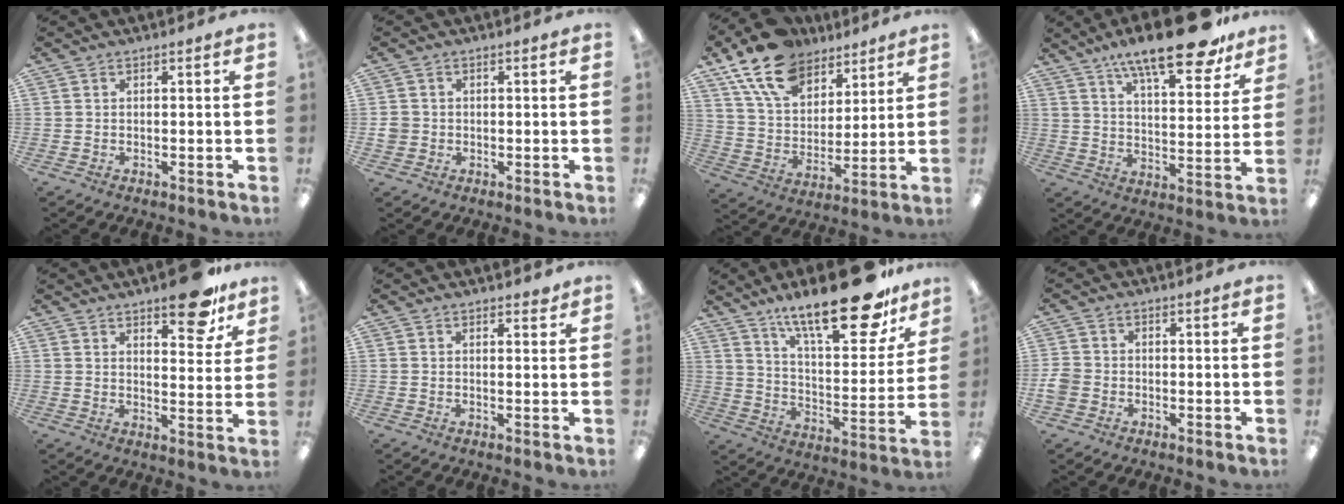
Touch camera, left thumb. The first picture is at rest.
{"total": 2.5, "force": [-0.3, 2.4, 0.5], "torque": [-0.009, 0.005, -0.007]}
{"total": 17.0, "force": [12.1, 9.5, 7.2], "torque": [-0.144, -0.060, 0.226]}
{"total": 17.9, "force": [13.3, 5.3, 10.8], "torque": [-0.162, -0.079, 0.217]}
{"total": 11.9, "force": [8.8, 4.6, 6.7], "torque": [-0.065, -0.058, 0.145]}
{"total": 1.5, "force": [1.3, 0.6, 0.3], "torque": [0.001, -0.004, 0.024]}
{"total": 24.4, "force": [17.5, 7.8, 15.0], "torque": [-0.218, -0.116, 0.288]}
{"total": 3.4, "force": [-1.1, 2.9, 1.5], "torque": [-0.029, 0.006, -0.021]}